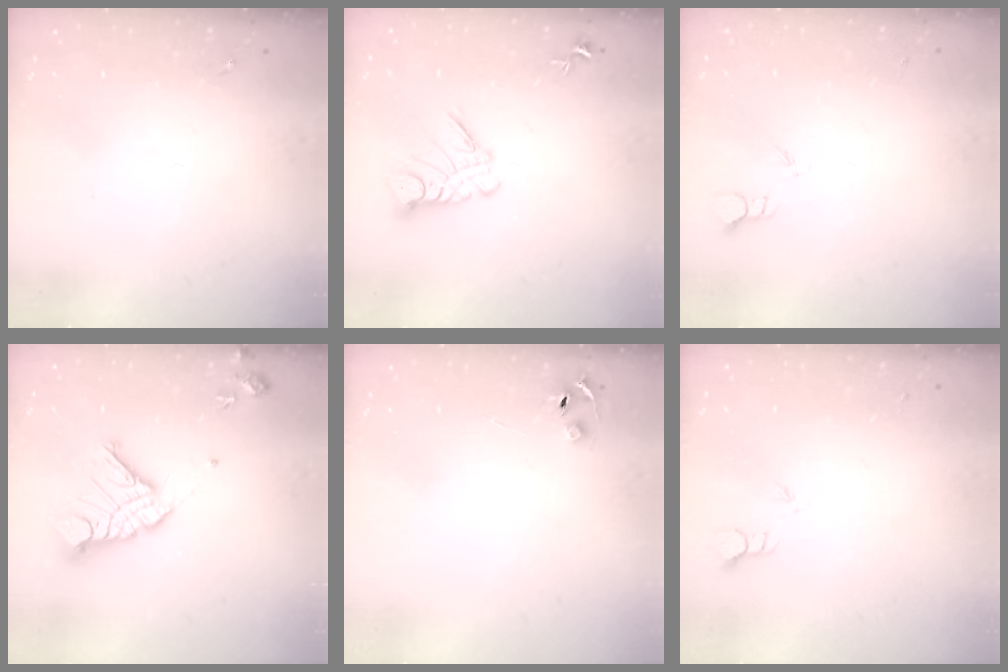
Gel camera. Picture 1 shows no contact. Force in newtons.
{"total": 9.7, "press": 9.7, "slide": 0.9}
{"total": 2.4, "press": 2.4, "slide": 0.2}
{"total": 15.8, "press": 15.7, "slide": 1.9}
{"total": 4.0, "press": 3.9, "slide": 0.4}
{"total": 2.0, "press": 2.0, "slide": 0.1}